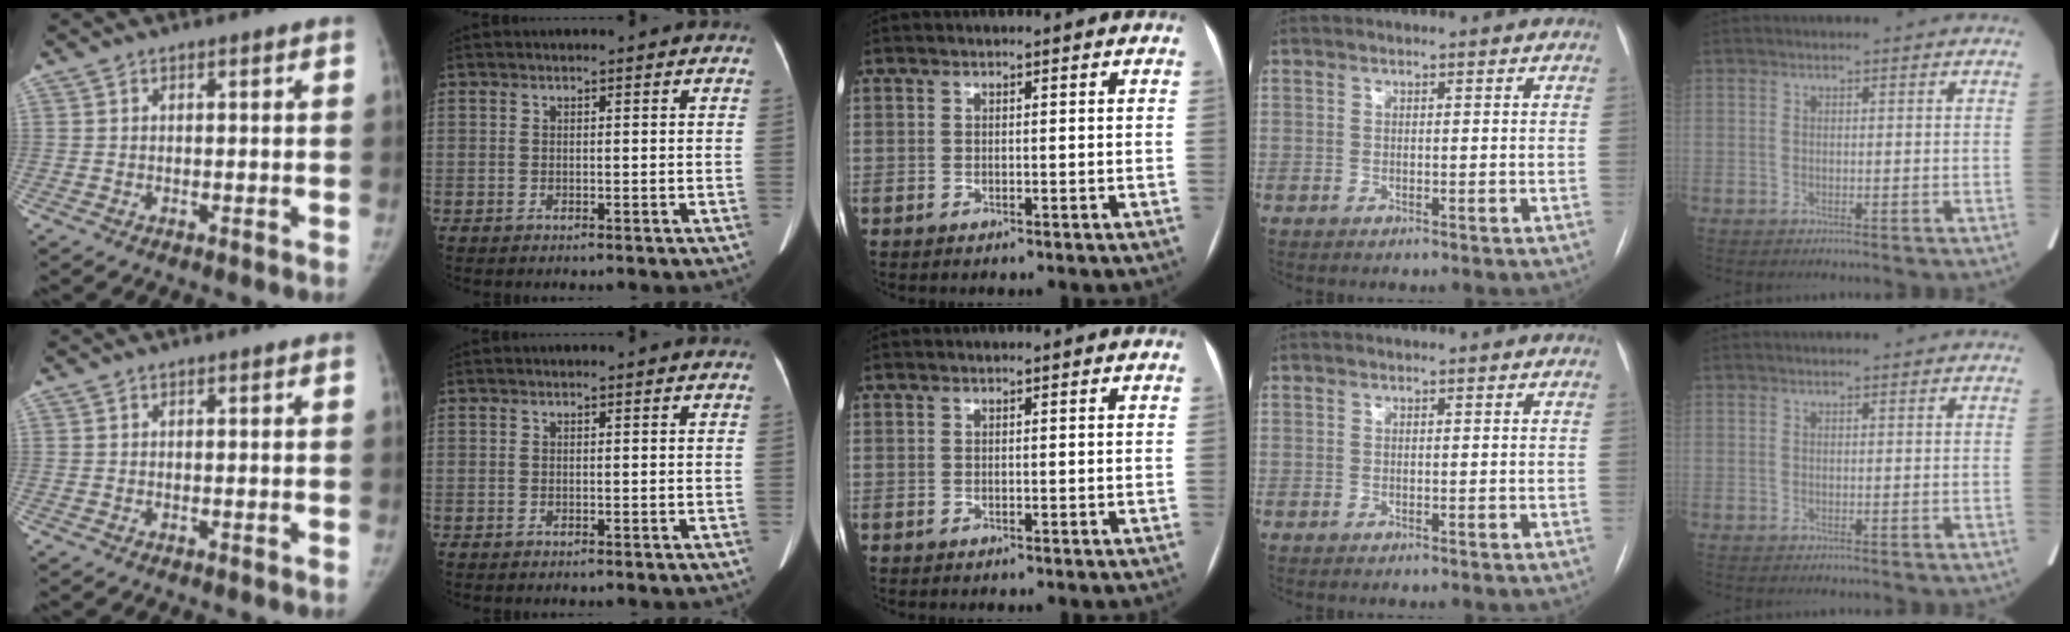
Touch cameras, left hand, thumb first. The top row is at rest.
{}